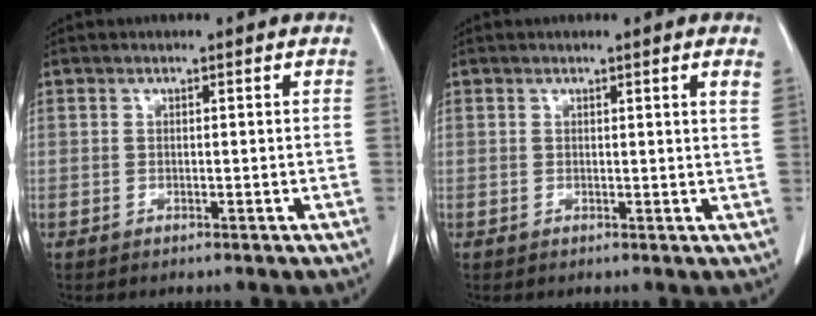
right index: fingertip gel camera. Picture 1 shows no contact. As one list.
[{"total": 1.7, "force": [1.1, -0.2, 1.2], "torque": [-0.019, -0.004, 0.010]}]